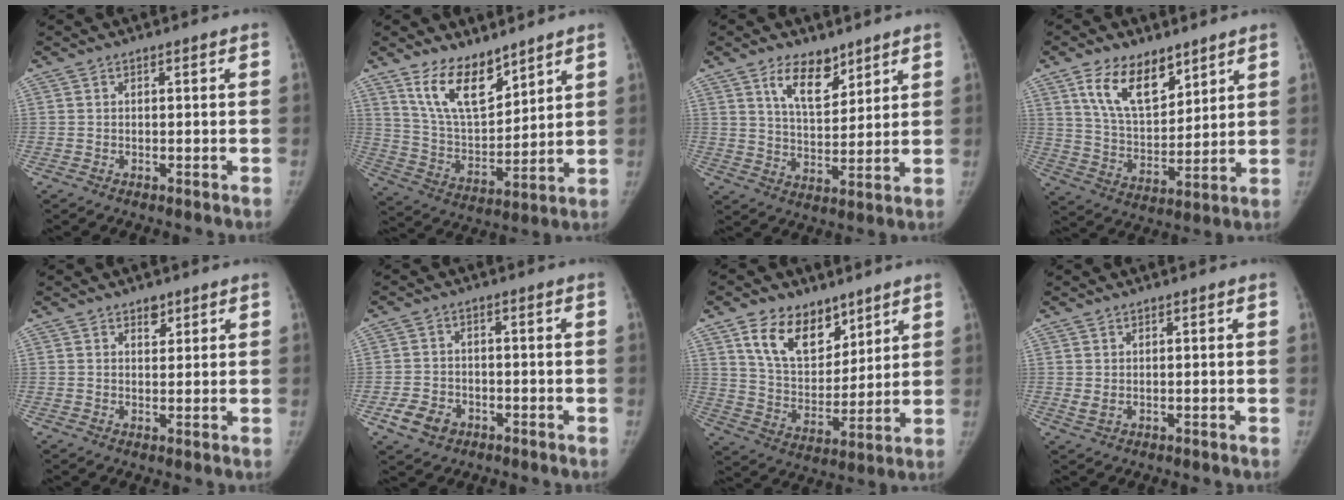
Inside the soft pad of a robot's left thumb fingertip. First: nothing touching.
{"total": 12.8, "force": [9.1, 5.6, 7.1], "torque": [-0.096, -0.066, 0.184]}
{"total": 8.8, "force": [5.7, 4.3, 5.1], "torque": [-0.059, -0.045, 0.103]}
{"total": 13.4, "force": [8.1, 7.0, 8.1], "torque": [-0.110, -0.050, 0.155]}
{"total": 2.4, "force": [1.6, 1.4, 1.0], "torque": [0.001, -0.010, 0.024]}
{"total": 5.6, "force": [-2.7, 4.2, 2.5], "torque": [-0.038, 0.014, -0.042]}
{"total": 13.9, "force": [8.6, 8.5, 7.0], "torque": [-0.080, -0.055, 0.160]}
{"total": 1.5, "force": [0.4, 0.9, 1.2], "torque": [-0.023, -0.003, 0.013]}